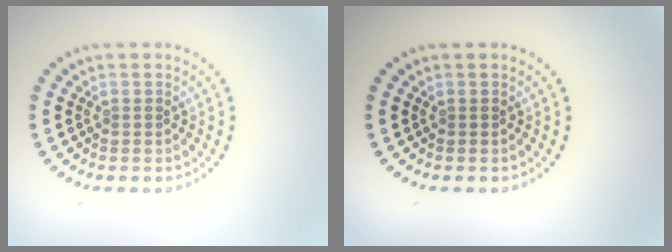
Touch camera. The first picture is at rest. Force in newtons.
{"total": 0.0}